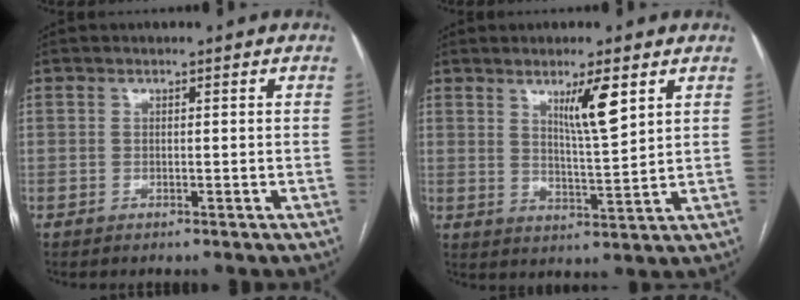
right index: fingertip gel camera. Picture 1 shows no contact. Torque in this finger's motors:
{"motor_torque": [0.28, 0.20, 0.13, 0.08]}